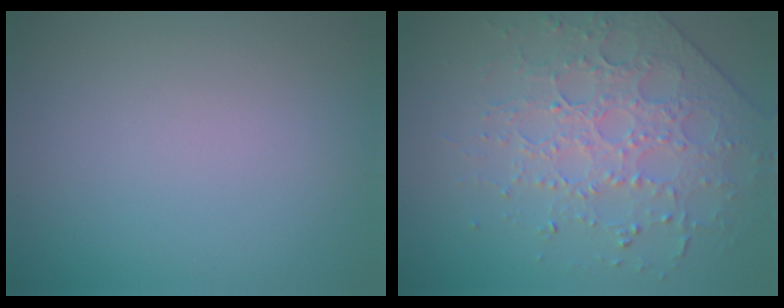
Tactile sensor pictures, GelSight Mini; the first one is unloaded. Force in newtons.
{"total": 3.8, "press": 3.7, "slide": 0.7}